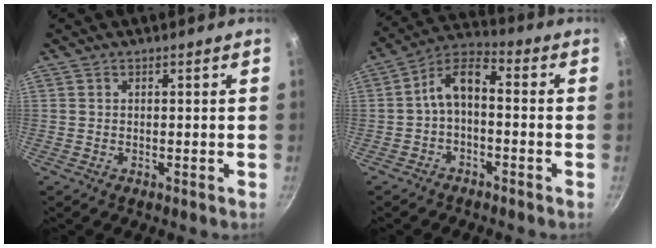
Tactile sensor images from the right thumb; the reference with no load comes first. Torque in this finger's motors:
{"motor_torque": [-0.40, 0.49, 0.94, -0.53, 0.07]}